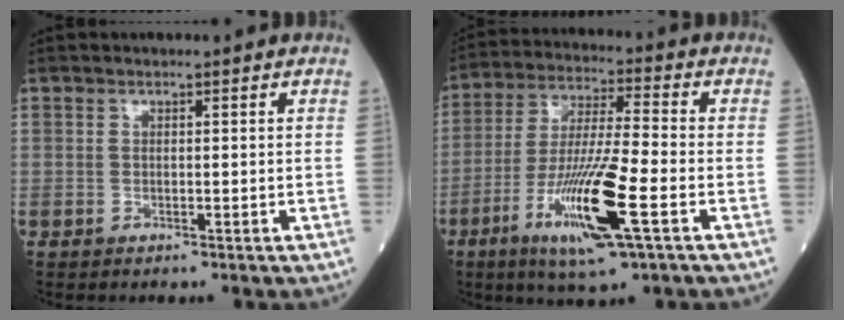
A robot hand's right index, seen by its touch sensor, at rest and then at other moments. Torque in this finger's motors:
{"motor_torque": [0.41, -0.32, 0.30, 0.21]}